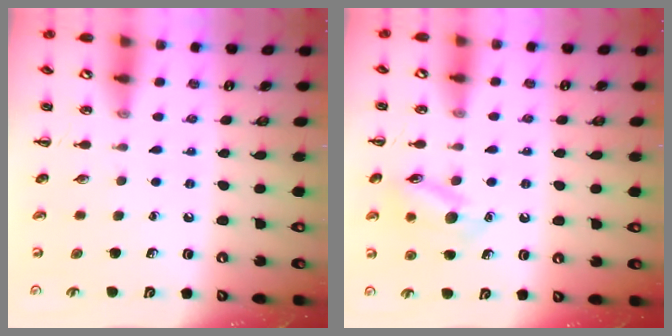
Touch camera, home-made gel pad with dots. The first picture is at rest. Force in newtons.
{"total": 11.6, "press": 11.6, "slide": 0.7}